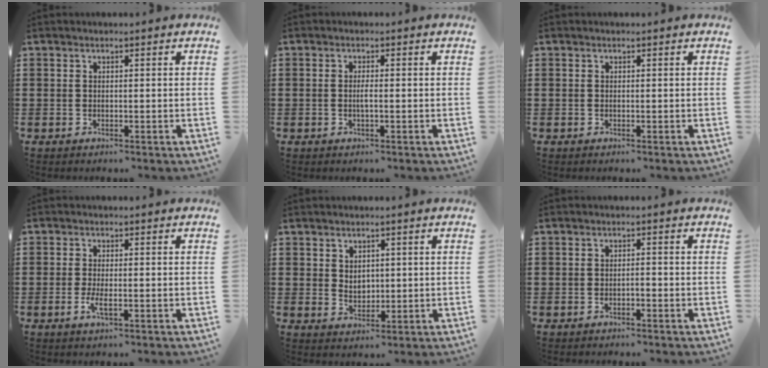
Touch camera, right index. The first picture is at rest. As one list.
[{"total": 1.6, "force": [-0.4, 0.0, 1.5], "torque": [-0.036, -0.009, -0.010]}, {"total": 0.0}, {"total": 2.7, "force": [-0.9, 0.6, 2.5], "torque": [-0.058, -0.010, -0.020]}, {"total": 2.4, "force": [0.9, 1.8, 1.3], "torque": [-0.021, 0.005, 0.015]}, {"total": 0.9, "force": [-0.6, 0.1, 0.7], "torque": [-0.015, -0.005, -0.010]}]